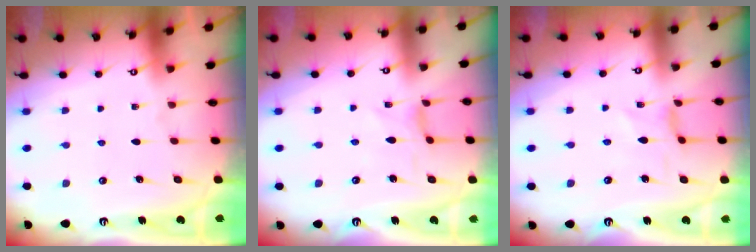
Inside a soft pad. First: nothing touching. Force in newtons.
{"total": 0.8, "press": 0.8, "slide": 0.2}
{"total": 0.9, "press": 0.8, "slide": 0.3}